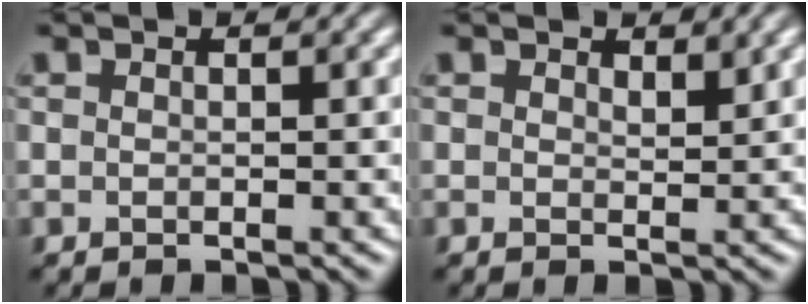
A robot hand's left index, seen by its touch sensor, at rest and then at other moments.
{"total": 0.9, "force": [0.9, 0.1, 0.2], "torque": [-0.006, -0.002, 0.022]}